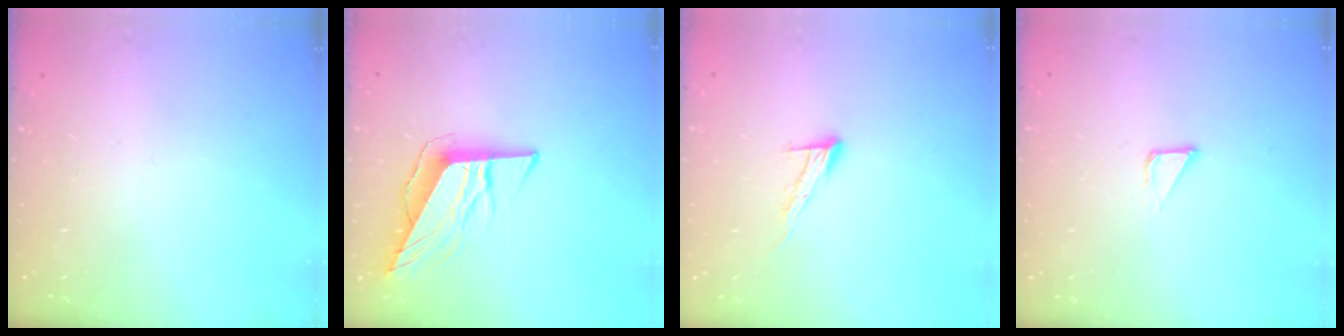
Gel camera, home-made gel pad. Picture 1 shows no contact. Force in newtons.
{"total": 9.3, "press": 9.2, "slide": 1.6}
{"total": 8.8, "press": 8.7, "slide": 0.2}
{"total": 2.8, "press": 2.8, "slide": 0.1}